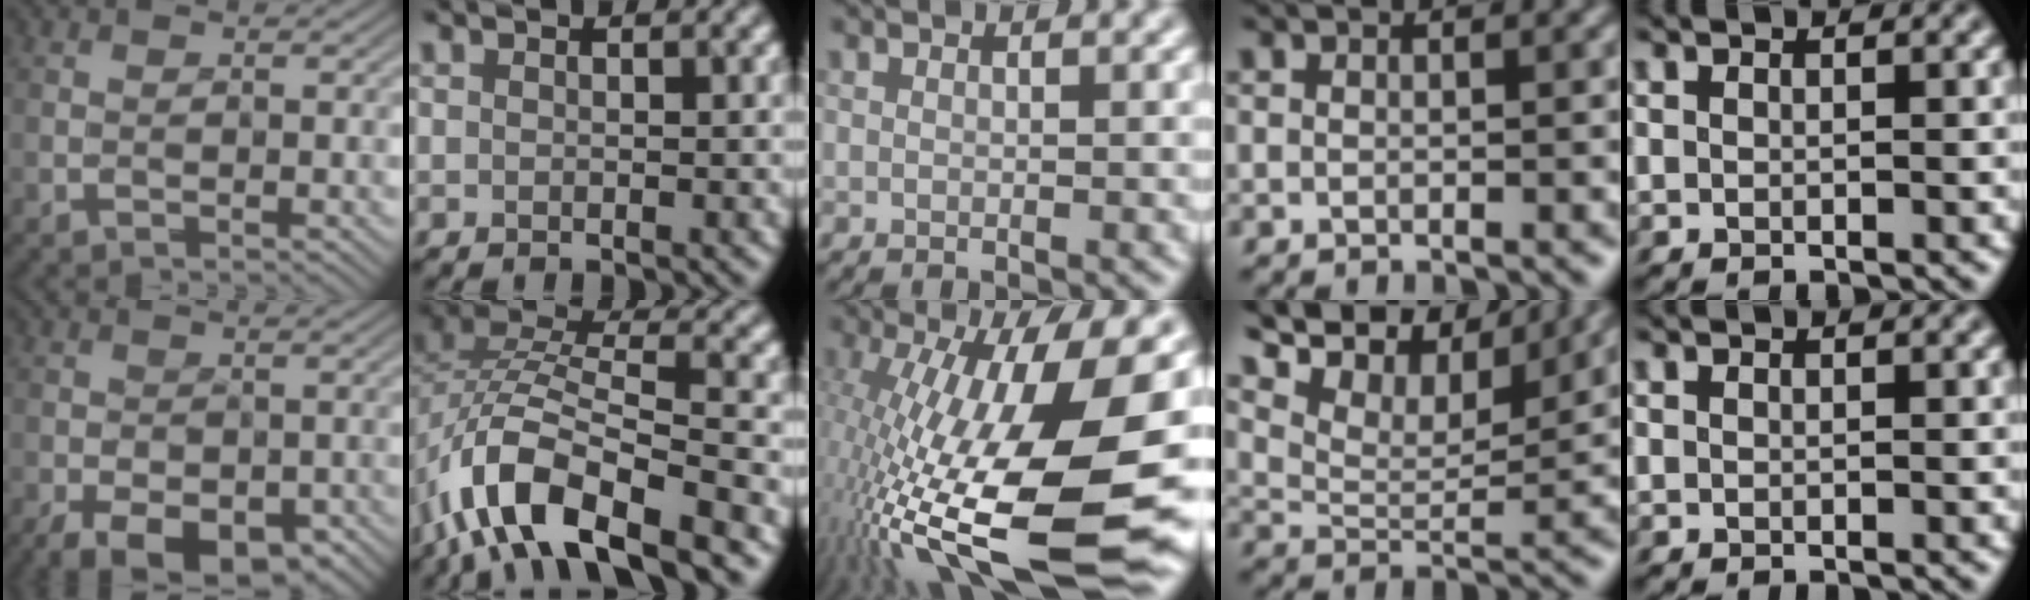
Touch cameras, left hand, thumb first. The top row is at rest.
{"thumb": {"total": 8.5, "force": [-5.0, 4.1, 5.5], "torque": [-0.094, -0.017, -0.068]}, "index": {"total": 10.8, "force": [-6.8, 3.8, 7.5], "torque": [-0.153, 0.002, -0.117]}, "middle": {"total": 18.8, "force": [-3.3, 5.9, 17.6], "torque": [-0.315, -0.006, -0.052]}, "ring": {"total": 10.9, "force": [8.1, 3.8, 6.1], "torque": [-0.154, 0.033, 0.122]}}